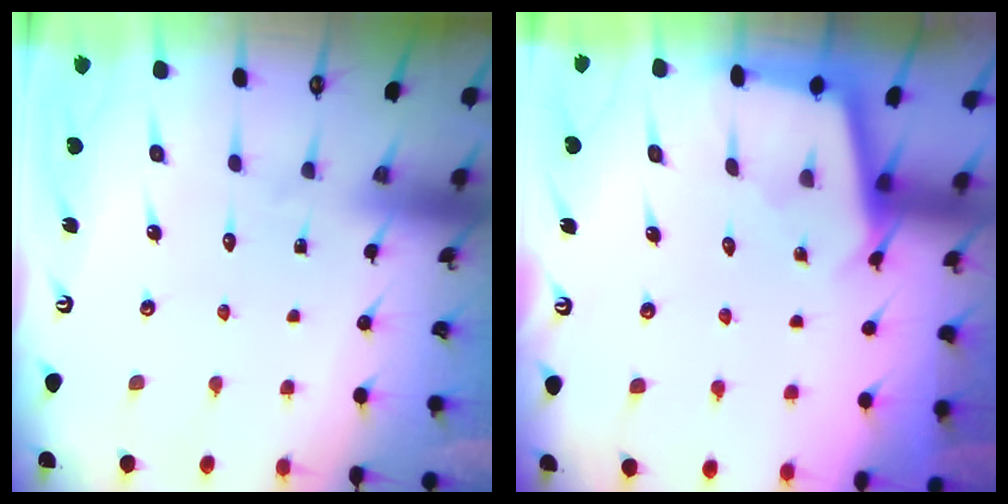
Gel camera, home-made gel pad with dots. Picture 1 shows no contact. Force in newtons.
{"total": 2.5, "press": 2.5, "slide": 0.2}